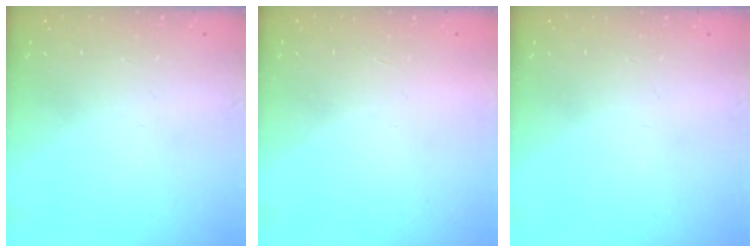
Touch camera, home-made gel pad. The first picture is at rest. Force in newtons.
{"total": 1.5, "press": 1.5, "slide": 0.1}
{"total": 0.0}